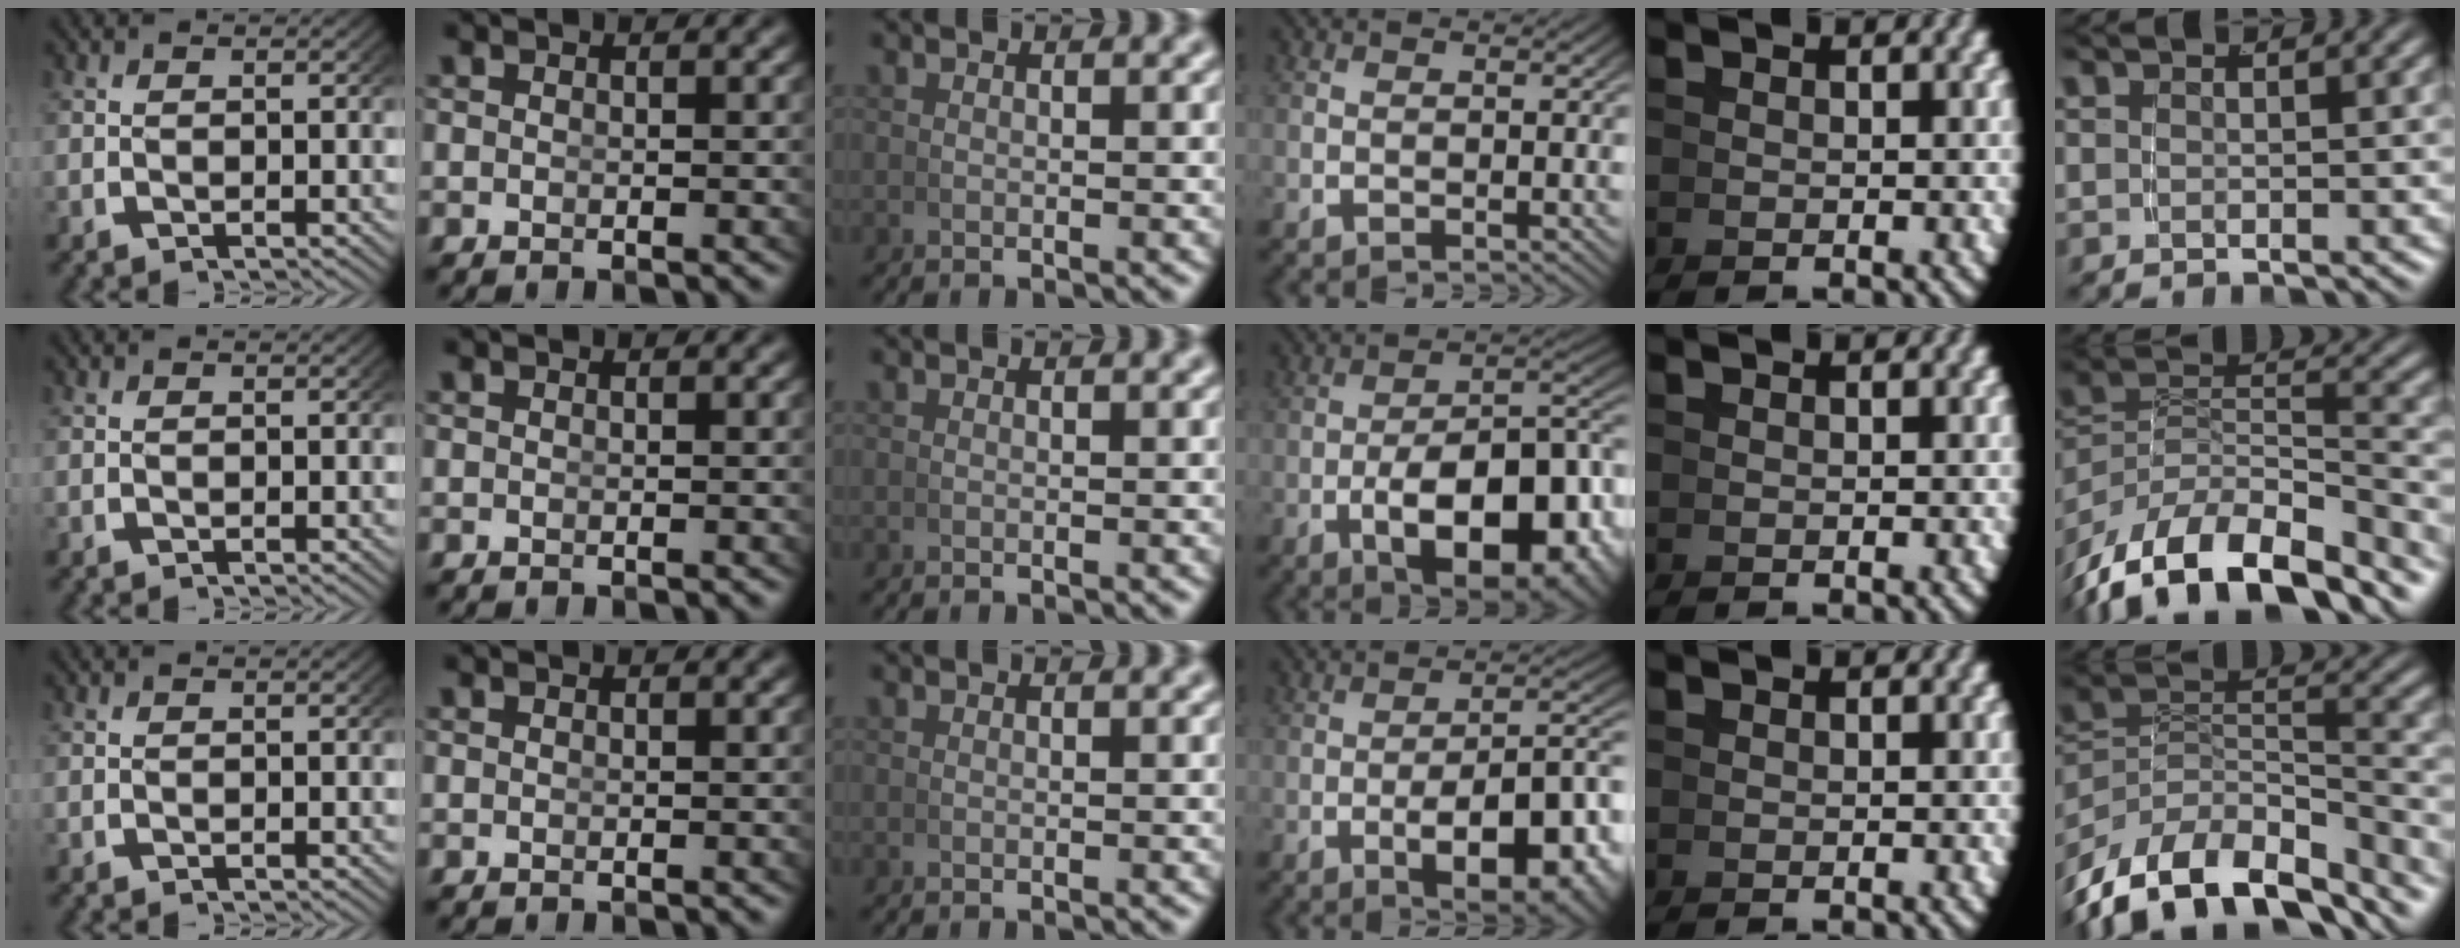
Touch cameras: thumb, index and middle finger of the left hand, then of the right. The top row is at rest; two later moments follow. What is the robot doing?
{"motion": "grasp_and_lifting", "object": "whiteboard"}